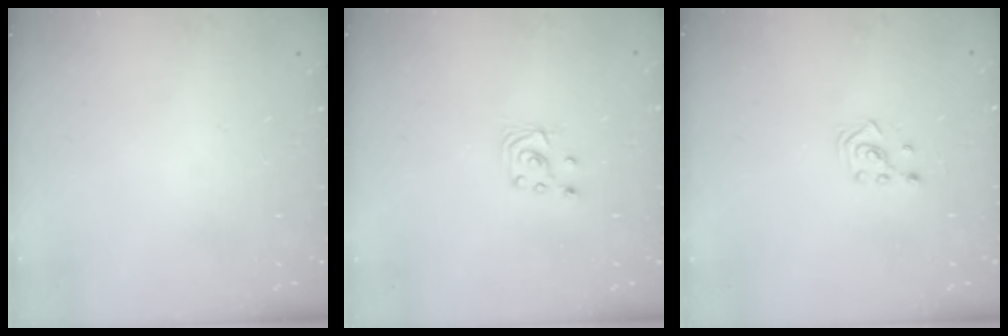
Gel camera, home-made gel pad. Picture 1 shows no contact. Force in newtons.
{"total": 3.0, "press": 3.0, "slide": 0.2}
{"total": 2.5, "press": 2.4, "slide": 0.8}